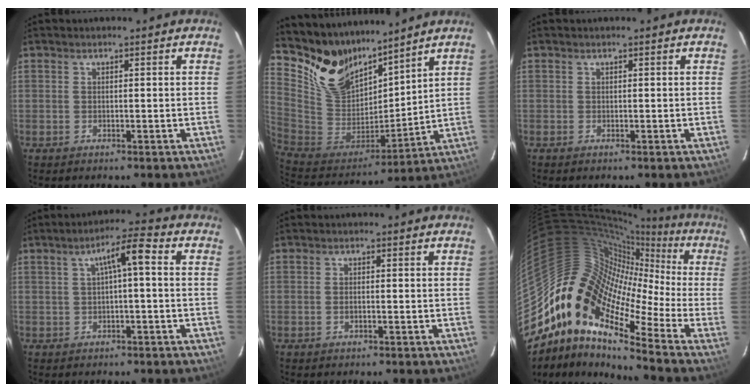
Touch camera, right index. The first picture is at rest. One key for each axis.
{"total": 16.9, "fx": 14.2, "fy": 7.4, "fz": 5.5, "tx": -0.135, "ty": -0.014, "tz": 0.286}
{"total": 0.0}
{"total": 5.4, "fx": 0.5, "fy": 0.9, "fz": 5.3, "tx": -0.095, "ty": 0.019, "tz": 0.017}
{"total": 1.0, "fx": -0.5, "fy": 0.5, "fz": 0.7, "tx": -0.016, "ty": -0.001, "tz": -0.008}
{"total": 12.3, "fx": -3.3, "fy": 6.3, "fz": 10.0, "tx": -0.129, "ty": 0.014, "tz": -0.089}